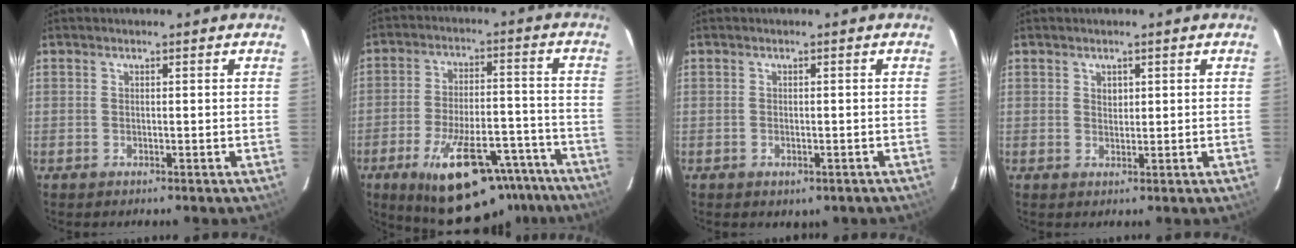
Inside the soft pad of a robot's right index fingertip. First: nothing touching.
{"total": 23.0, "force": [-15.4, 9.2, 14.3], "torque": [-0.230, -0.002, -0.207]}
{"total": 2.3, "force": [-1.0, 1.5, 1.4], "torque": [-0.024, -0.003, -0.008]}
{"total": 1.4, "force": [0.6, 1.2, 0.5], "torque": [-0.005, 0.004, 0.011]}